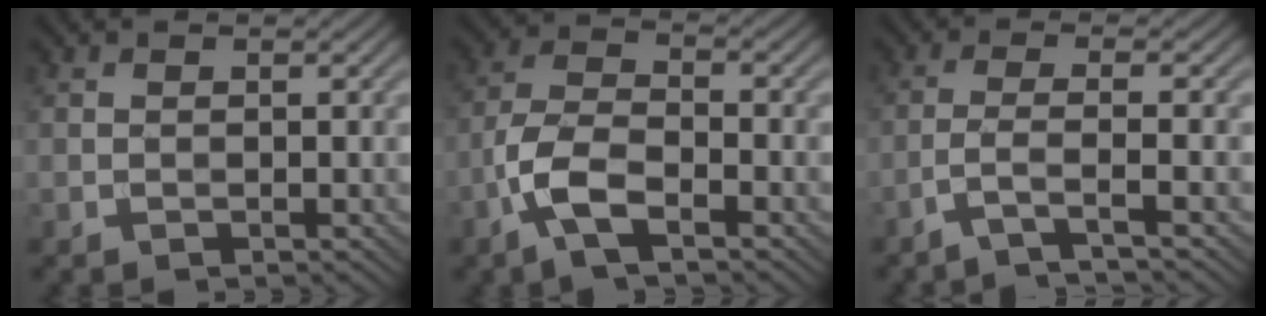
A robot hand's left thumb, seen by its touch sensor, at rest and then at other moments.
{"total": 6.5, "force": [-3.6, 2.5, 4.9], "torque": [-0.109, 0.003, -0.085]}
{"total": 3.4, "force": [-1.9, 0.4, 2.7], "torque": [-0.044, 0.011, -0.063]}